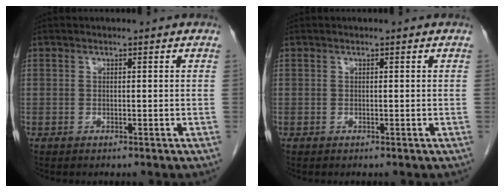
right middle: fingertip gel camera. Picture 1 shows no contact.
{"total": 0.0}